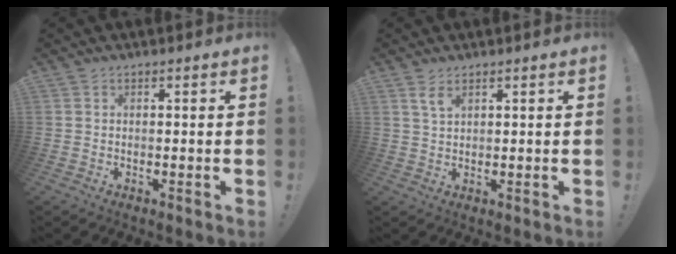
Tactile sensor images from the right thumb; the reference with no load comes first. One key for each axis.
{"total": 3.3, "fx": 2.0, "fy": 1.3, "fz": 2.4, "tx": -0.047, "ty": -0.003, "tz": 0.035}